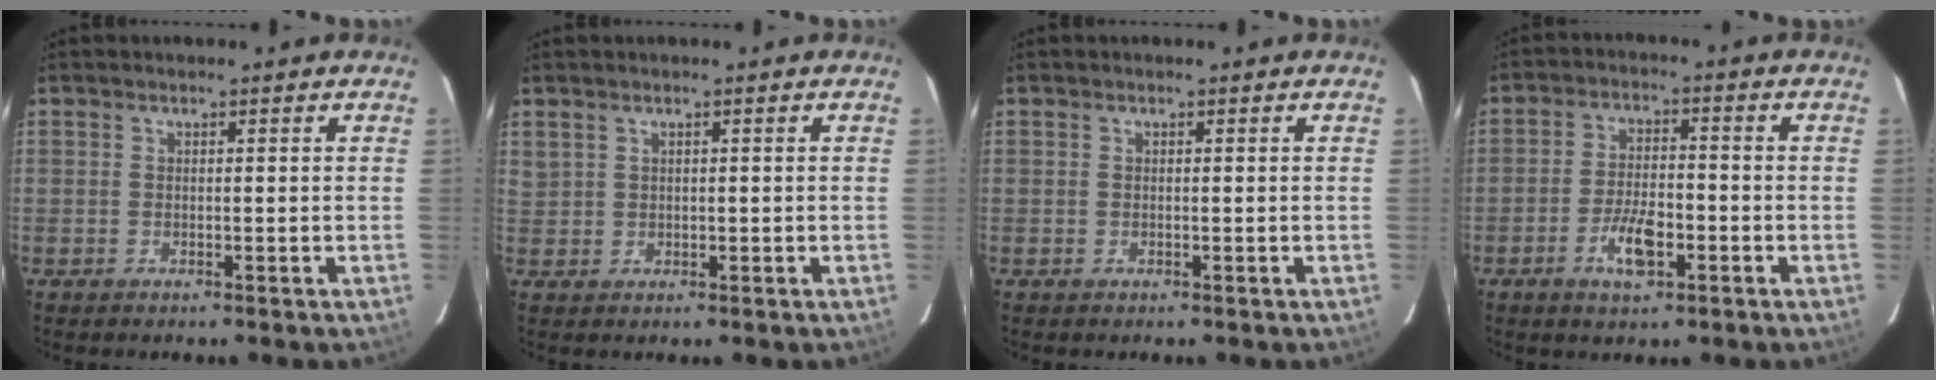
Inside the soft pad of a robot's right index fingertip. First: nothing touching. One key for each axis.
{"total": 1.5, "fx": 0.9, "fy": 1.0, "fz": 0.5, "tx": -0.010, "ty": 0.005, "tz": 0.024}
{"total": 0.0}
{"total": 6.3, "fx": -2.7, "fy": 2.2, "fz": 5.3, "tx": -0.101, "ty": -0.001, "tz": -0.047}